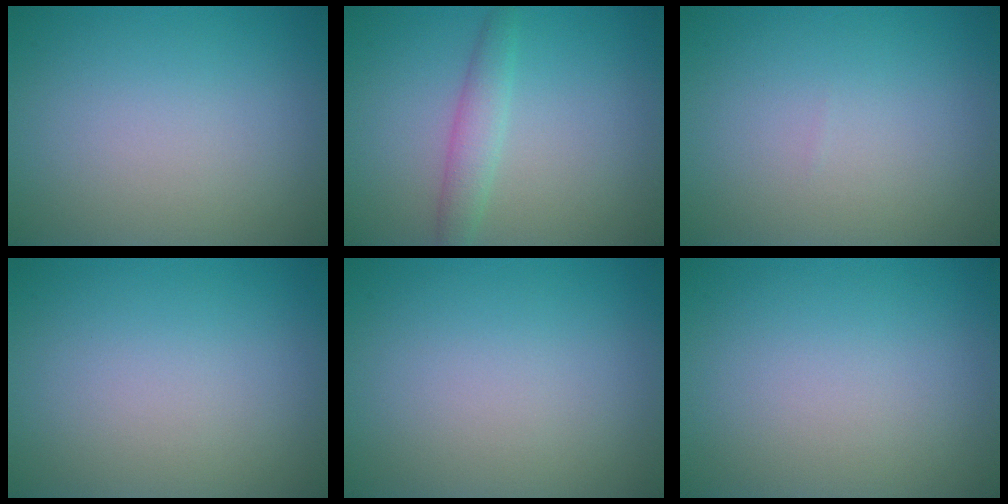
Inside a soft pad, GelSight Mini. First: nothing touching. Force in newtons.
{"total": 2.2, "press": 2.2, "slide": 0.1}
{"total": 0.0}
{"total": 0.0}
{"total": 0.0}
{"total": 0.0}